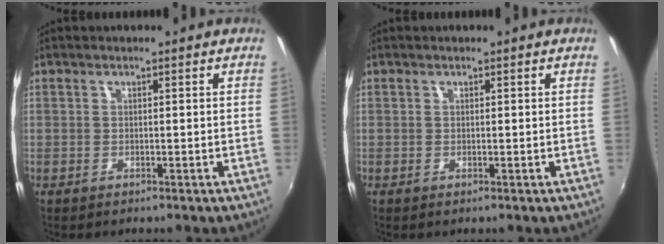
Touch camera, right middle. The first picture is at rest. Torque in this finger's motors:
{"motor_torque": [-0.01, 0.00, 0.00, 0.00]}